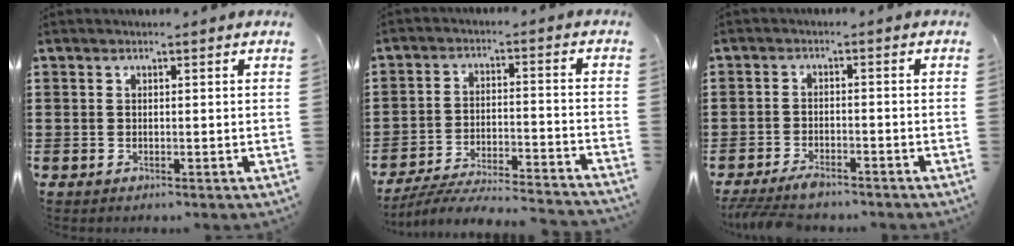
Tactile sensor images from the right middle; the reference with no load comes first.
{"total": 6.4, "force": [-6.2, 0.2, 1.8], "torque": [-0.036, -0.004, -0.122]}
{"total": 3.1, "force": [-2.8, 0.6, 1.0], "torque": [-0.027, 0.000, -0.059]}